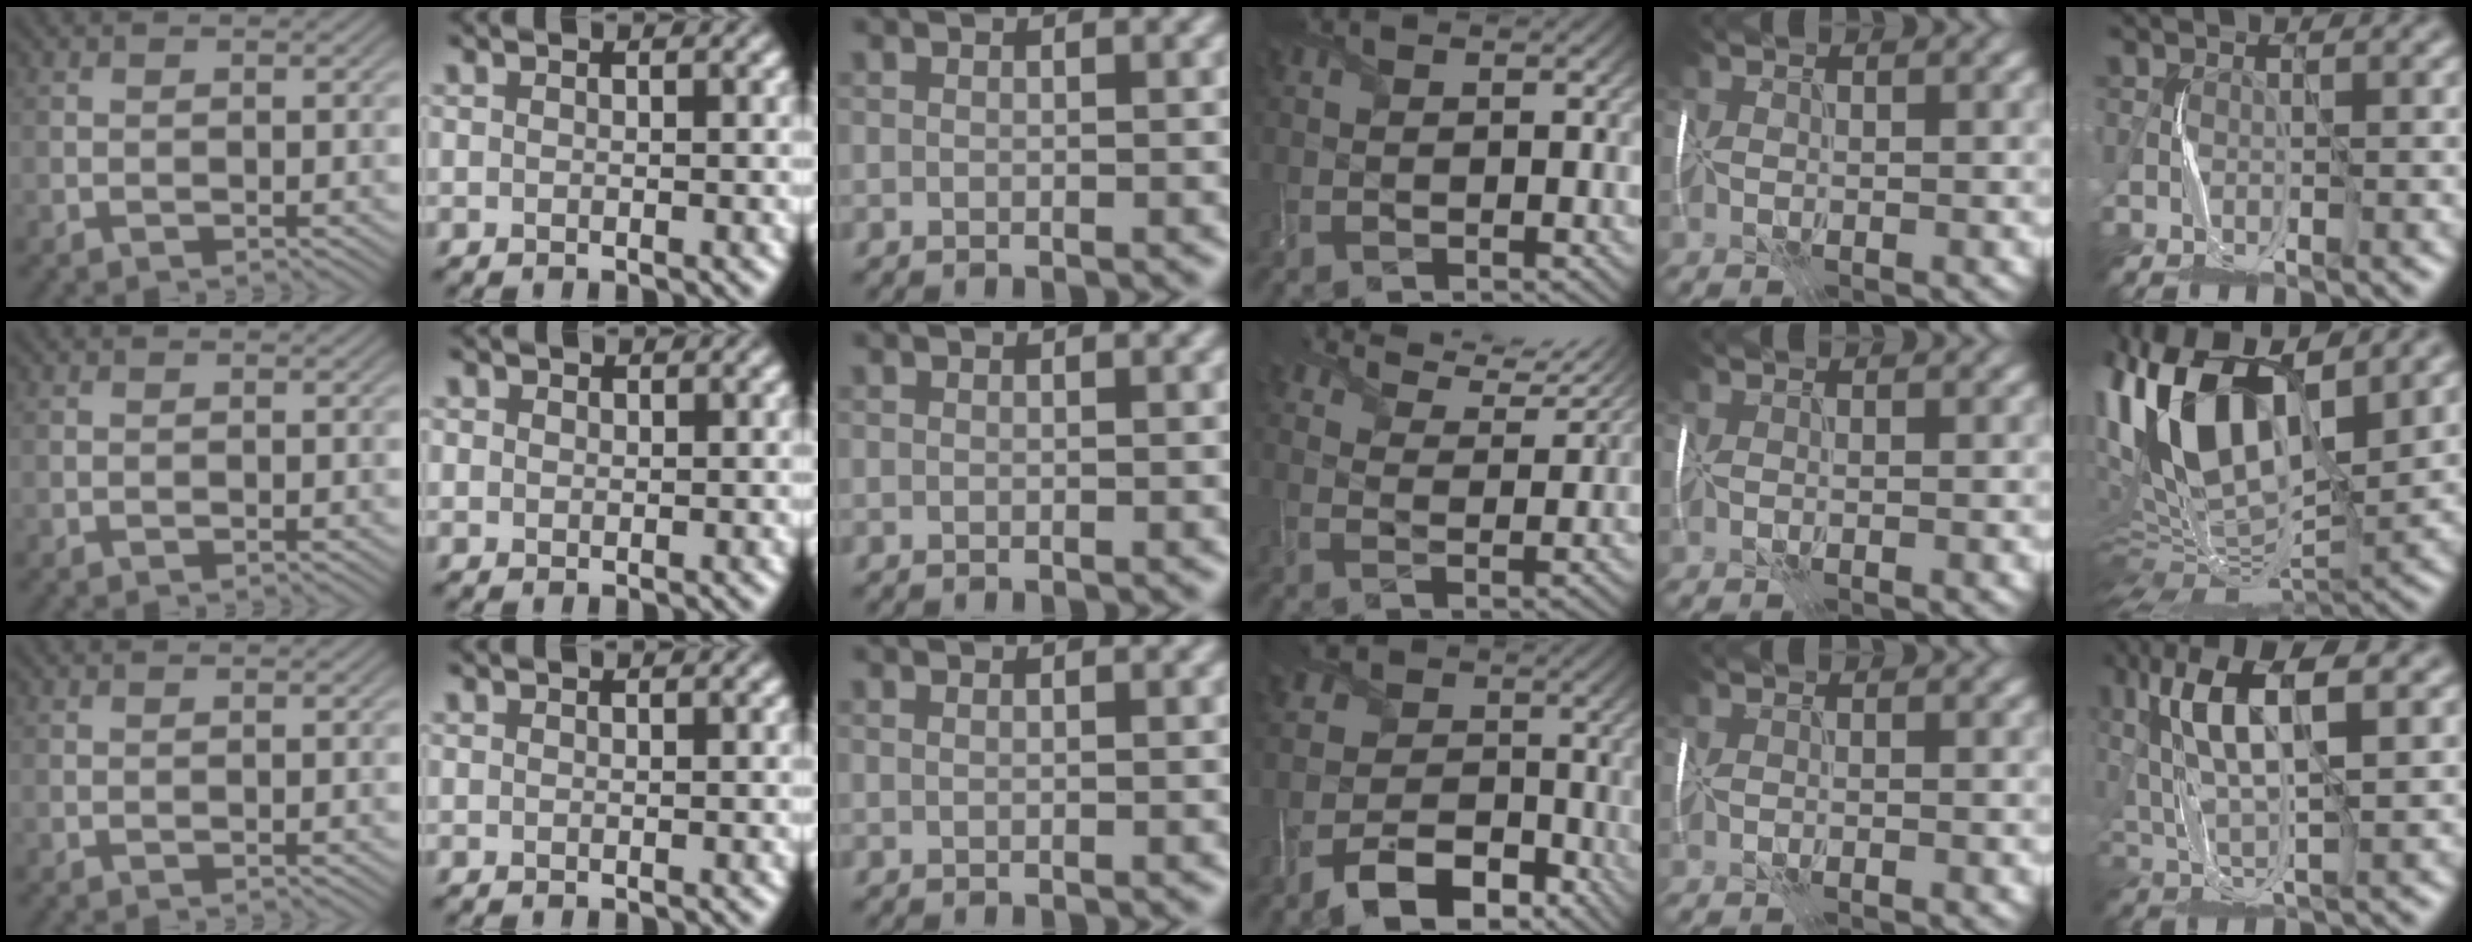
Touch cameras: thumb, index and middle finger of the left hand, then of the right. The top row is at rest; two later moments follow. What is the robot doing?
{"motion": "wrap", "object": "scarf"}